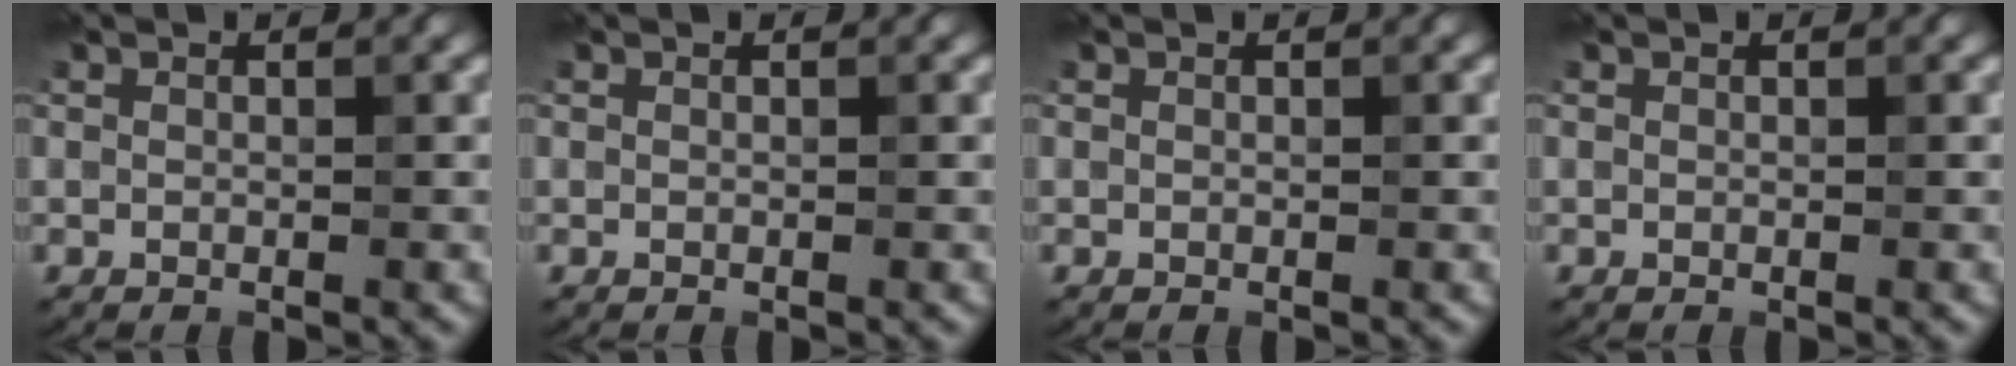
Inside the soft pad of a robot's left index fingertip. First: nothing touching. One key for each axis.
{"total": 0.0}
{"total": 0.0}
{"total": 0.0}